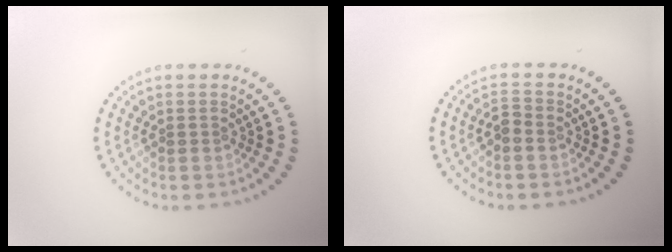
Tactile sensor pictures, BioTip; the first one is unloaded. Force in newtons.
{"total": 1.0, "press": 0.9, "slide": 0.4}